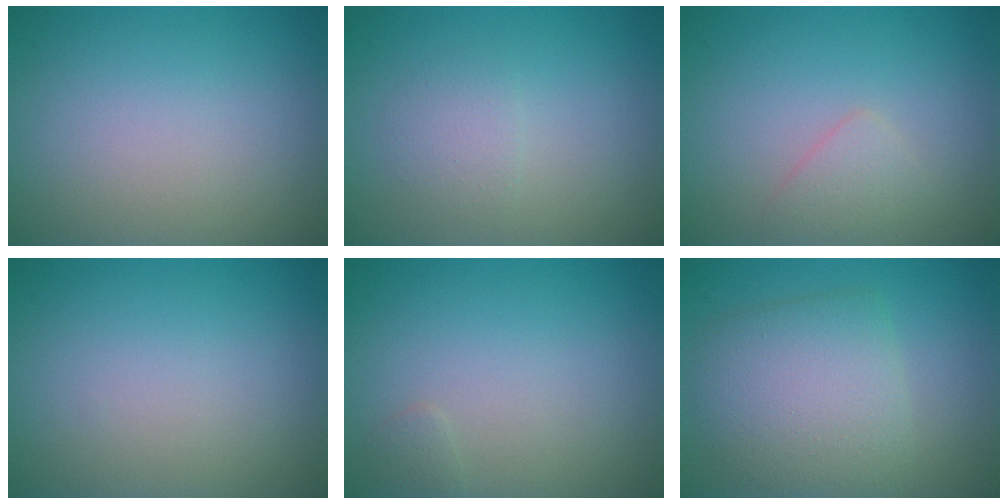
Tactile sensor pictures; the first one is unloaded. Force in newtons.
{"total": 1.6, "press": 1.6, "slide": 0.0}
{"total": 1.5, "press": 1.5, "slide": 0.0}
{"total": 0.0}
{"total": 0.6, "press": 0.6, "slide": 0.1}
{"total": 5.9, "press": 5.9, "slide": 0.2}